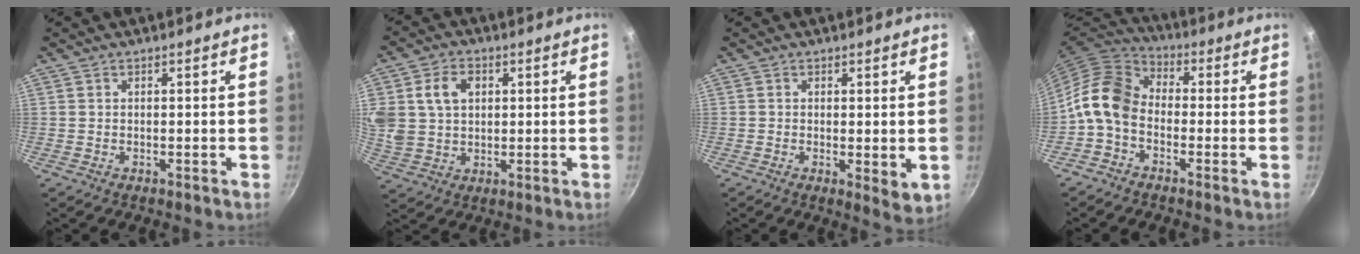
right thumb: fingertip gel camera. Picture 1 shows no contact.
{"total": 11.6, "force": [3.2, 8.9, 6.8], "torque": [-0.127, 0.004, 0.062]}
{"total": 4.0, "force": [0.0, 1.6, 3.6], "torque": [-0.053, -0.014, 0.002]}
{"total": 9.9, "force": [-2.5, 7.0, 6.6], "torque": [-0.112, 0.039, -0.072]}